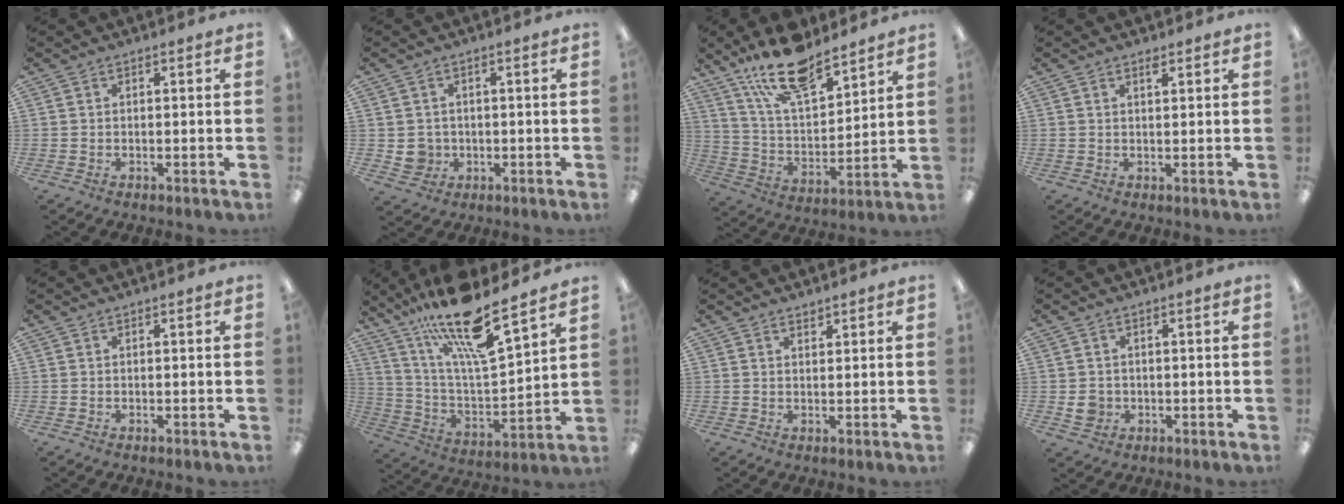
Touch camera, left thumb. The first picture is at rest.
{"total": 3.6, "force": [0.1, 3.5, 0.7], "torque": [-0.009, 0.004, 0.003]}
{"total": 18.0, "force": [13.7, 6.8, 9.5], "torque": [-0.175, -0.073, 0.241]}
{"total": 1.3, "force": [1.2, 0.4, 0.5], "torque": [-0.004, -0.004, 0.020]}
{"total": 0.0}
{"total": 19.4, "force": [15.0, 4.0, 11.7], "torque": [-0.223, -0.091, 0.252]}
{"total": 1.4, "force": [1.3, 0.3, 0.2], "torque": [-0.004, -0.002, 0.025]}
{"total": 3.6, "force": [-0.4, 3.3, 1.4], "torque": [-0.007, 0.000, -0.007]}